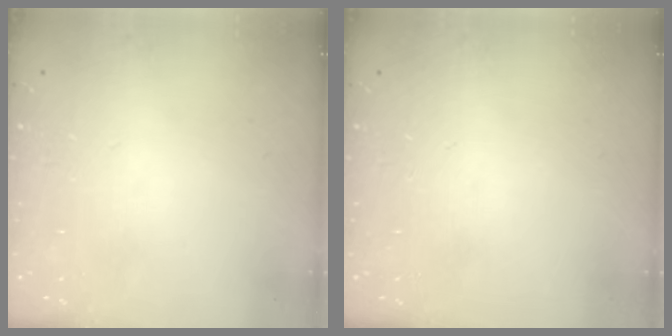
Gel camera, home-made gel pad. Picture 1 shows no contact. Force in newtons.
{"total": 0.0}